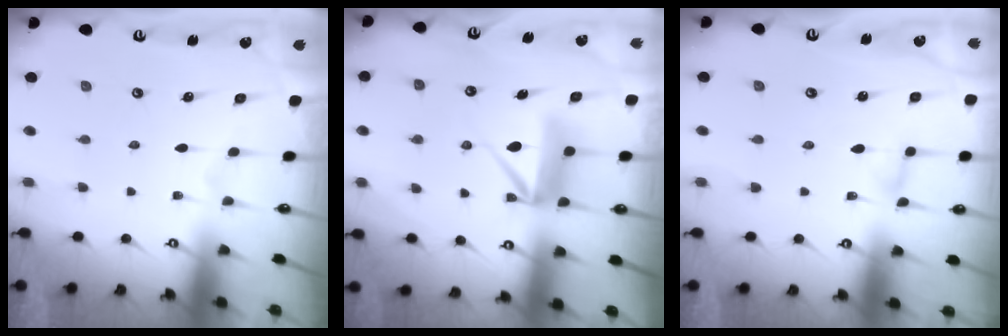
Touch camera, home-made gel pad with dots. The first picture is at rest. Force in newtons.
{"total": 9.2, "press": 9.1, "slide": 0.8}
{"total": 3.9, "press": 3.8, "slide": 0.5}